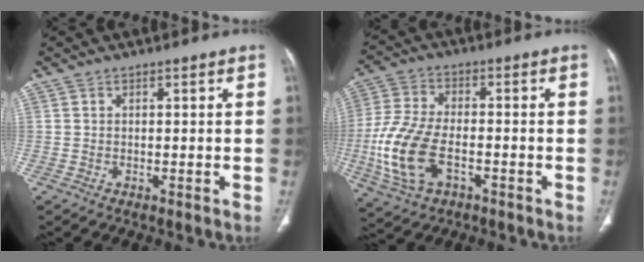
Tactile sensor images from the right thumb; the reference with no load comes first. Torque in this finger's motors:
{"motor_torque": [0.11, 0.61, 1.41, -0.25, 0.13]}